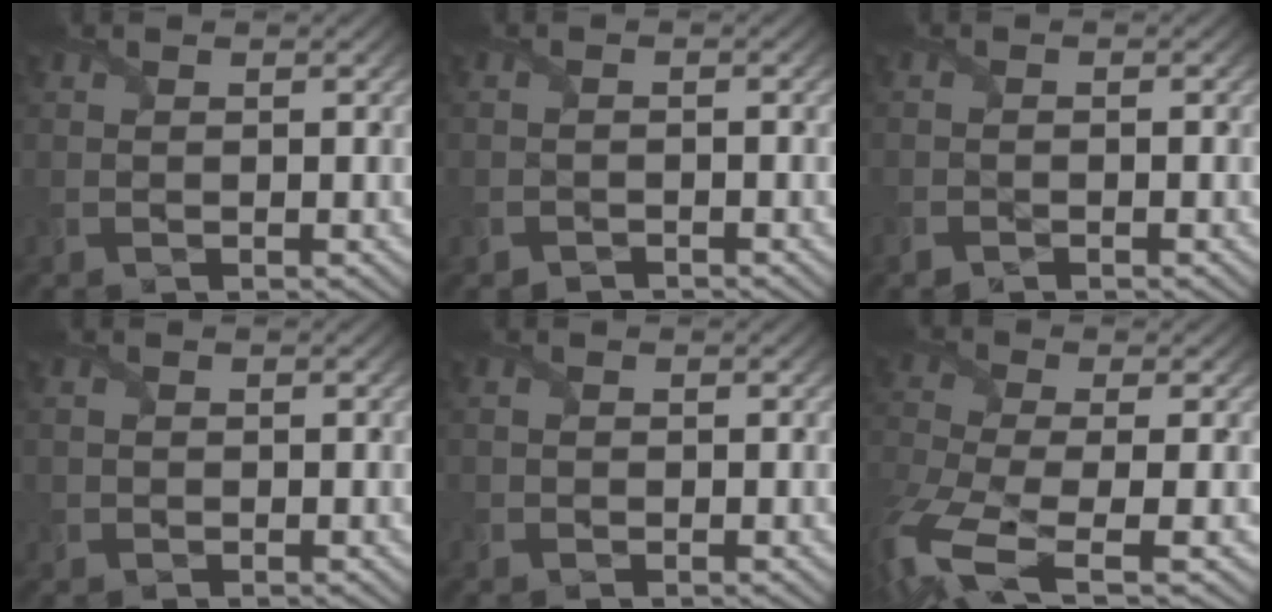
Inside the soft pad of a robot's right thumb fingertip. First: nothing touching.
{"total": 1.2, "force": [-1.1, -0.2, -0.2], "torque": [0.005, -0.002, -0.021]}
{"total": 1.4, "force": [-1.2, 0.0, 0.6], "torque": [-0.015, -0.004, -0.023]}
{"total": 0.7, "force": [-0.4, 0.5, -0.2], "torque": [0.005, -0.004, -0.008]}
{"total": 0.8, "force": [-0.6, 0.5, -0.1], "torque": [0.000, -0.004, -0.011]}
{"total": 11.1, "force": [-5.1, 4.2, 9.0], "torque": [-0.235, -0.033, -0.098]}